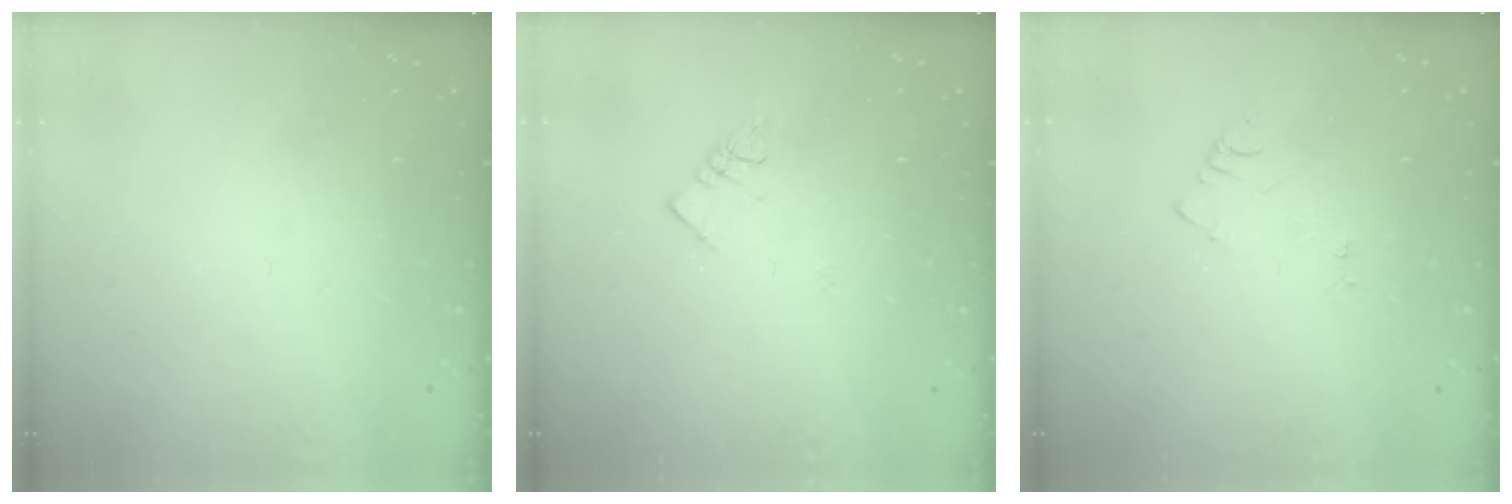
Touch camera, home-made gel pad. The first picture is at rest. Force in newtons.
{"total": 3.6, "press": 3.5, "slide": 0.4}
{"total": 4.2, "press": 4.2, "slide": 0.4}